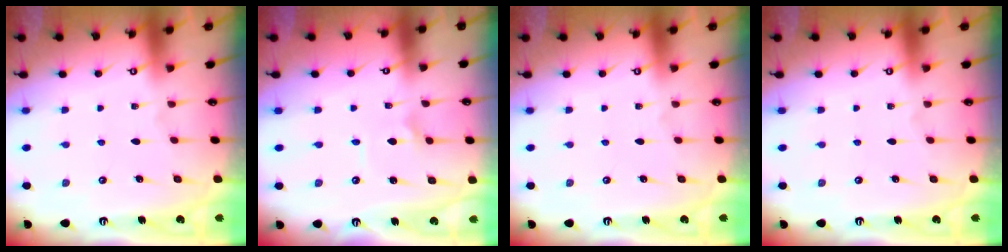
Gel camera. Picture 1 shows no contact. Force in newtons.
{"total": 2.2, "press": 2.2, "slide": 0.2}
{"total": 0.0}
{"total": 0.0}